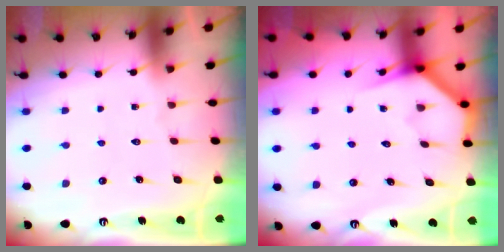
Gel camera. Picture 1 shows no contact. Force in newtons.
{"total": 4.0, "press": 3.9, "slide": 0.2}